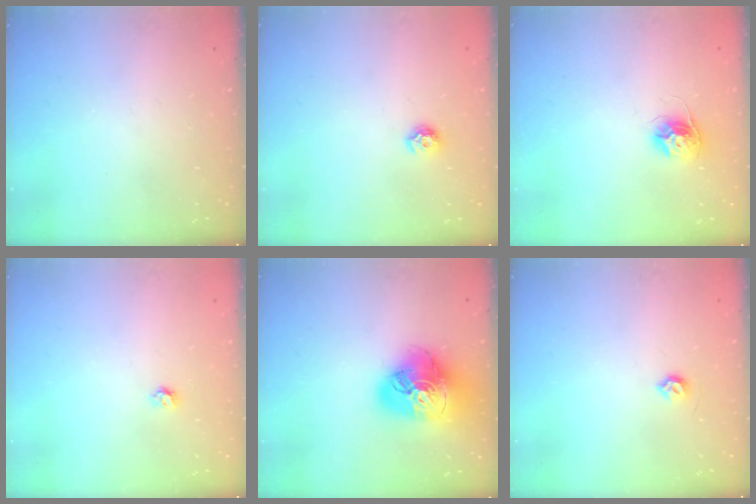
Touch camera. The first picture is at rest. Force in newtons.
{"total": 6.4, "press": 6.3, "slide": 0.9}
{"total": 10.0, "press": 10.0, "slide": 0.6}
{"total": 3.2, "press": 3.2, "slide": 0.3}
{"total": 20.6, "press": 20.5, "slide": 2.1}
{"total": 4.5, "press": 4.5, "slide": 0.7}